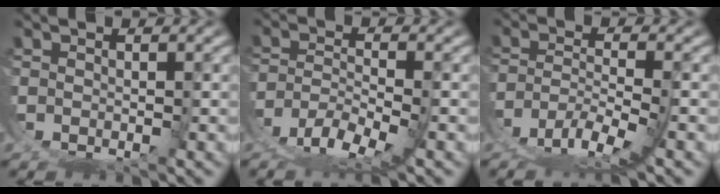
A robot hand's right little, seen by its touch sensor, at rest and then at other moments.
{"total": 4.8, "force": [-2.4, 1.7, 3.8], "torque": [-0.057, -0.015, -0.038]}
{"total": 5.1, "force": [-2.7, 1.2, 4.2], "torque": [-0.064, -0.018, -0.036]}